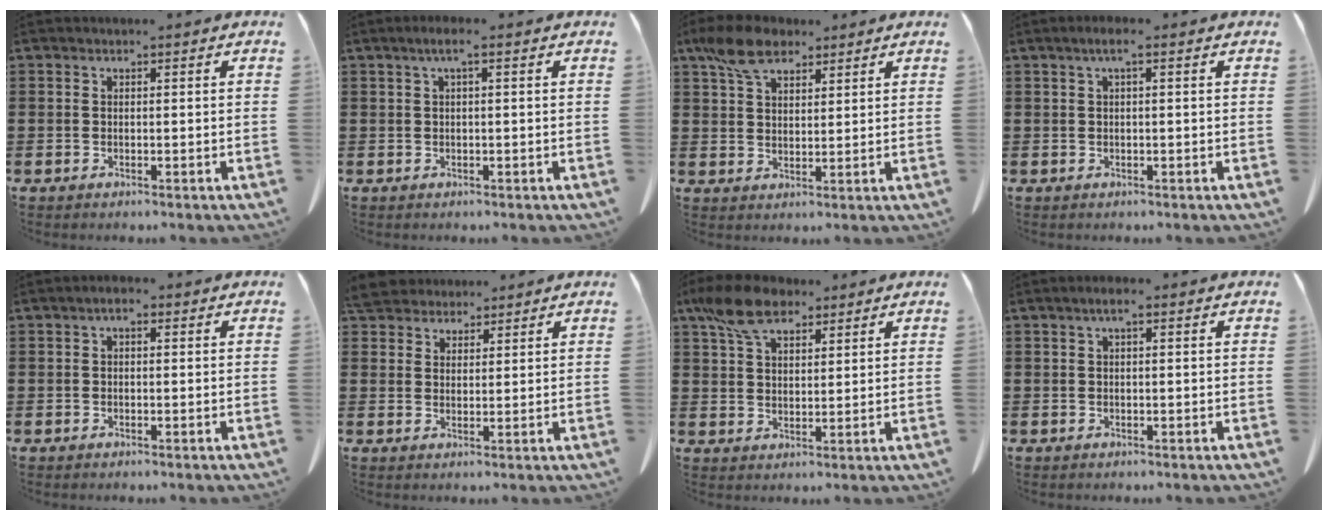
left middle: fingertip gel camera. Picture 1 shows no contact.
{"total": 2.1, "force": [0.4, 0.1, 2.1], "torque": [-0.039, -0.001, 0.008]}
{"total": 7.3, "force": [5.0, 3.5, 3.9], "torque": [-0.094, 0.004, 0.095]}
{"total": 2.0, "force": [0.4, 0.2, 1.9], "torque": [-0.036, 0.000, 0.007]}
{"total": 1.5, "force": [0.0, 0.7, 1.3], "torque": [-0.028, 0.003, -0.001]}
{"total": 4.4, "force": [4.1, 1.4, 0.5], "torque": [-0.025, -0.006, 0.079]}
{"total": 8.8, "force": [6.0, 4.1, 4.9], "torque": [-0.115, -0.001, 0.115]}
{"total": 1.7, "force": [0.4, 0.4, 1.6], "torque": [-0.032, 0.002, 0.007]}